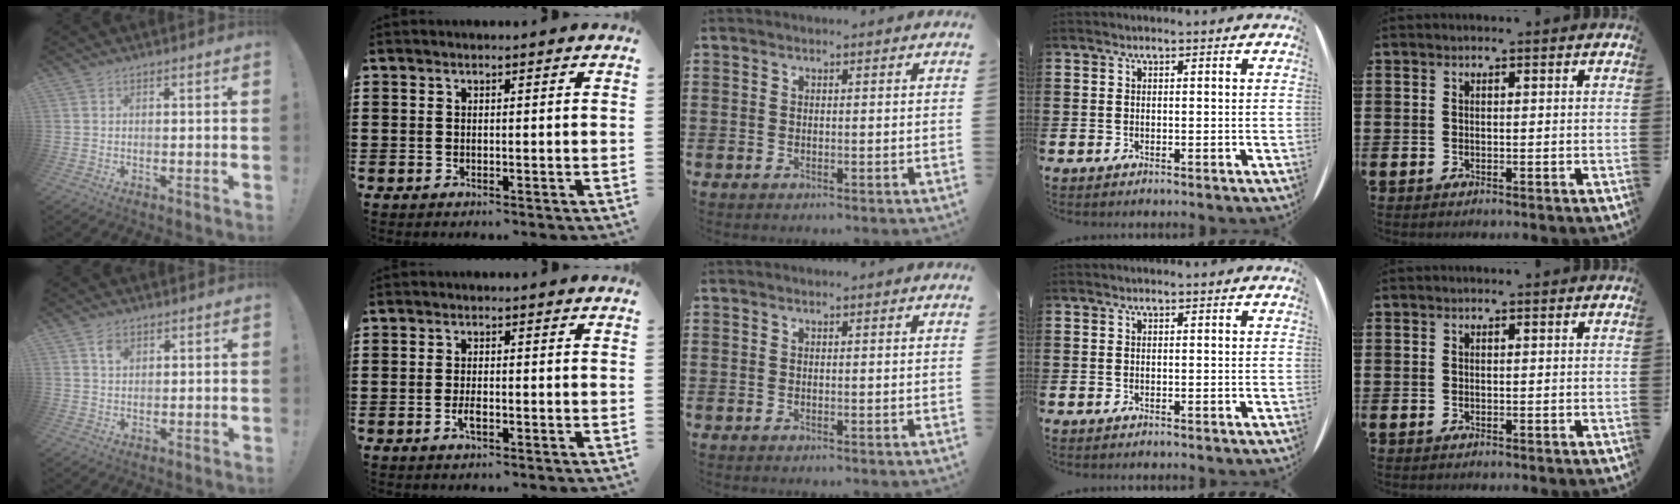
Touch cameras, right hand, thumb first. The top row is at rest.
{"thumb": {"total": 3.0, "force": [1.5, 1.9, 1.8], "torque": [-0.017, -0.004, 0.023]}, "index": {"total": 2.2, "force": [-0.8, 0.7, 1.9], "torque": [-0.043, -0.003, -0.017]}}